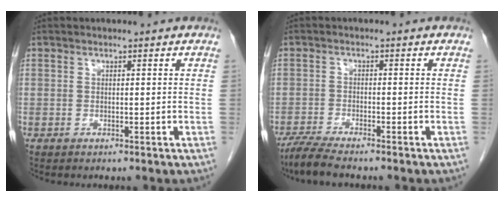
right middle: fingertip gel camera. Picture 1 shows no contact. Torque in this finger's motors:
{"motor_torque": [0.69, -0.56, 0.16, 0.04]}